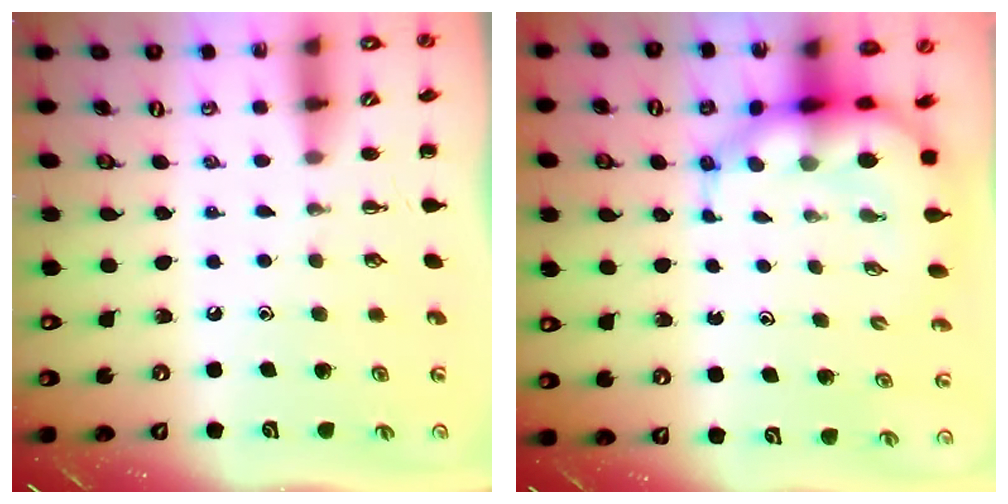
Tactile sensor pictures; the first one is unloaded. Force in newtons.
{"total": 8.7, "press": 8.3, "slide": 2.5}